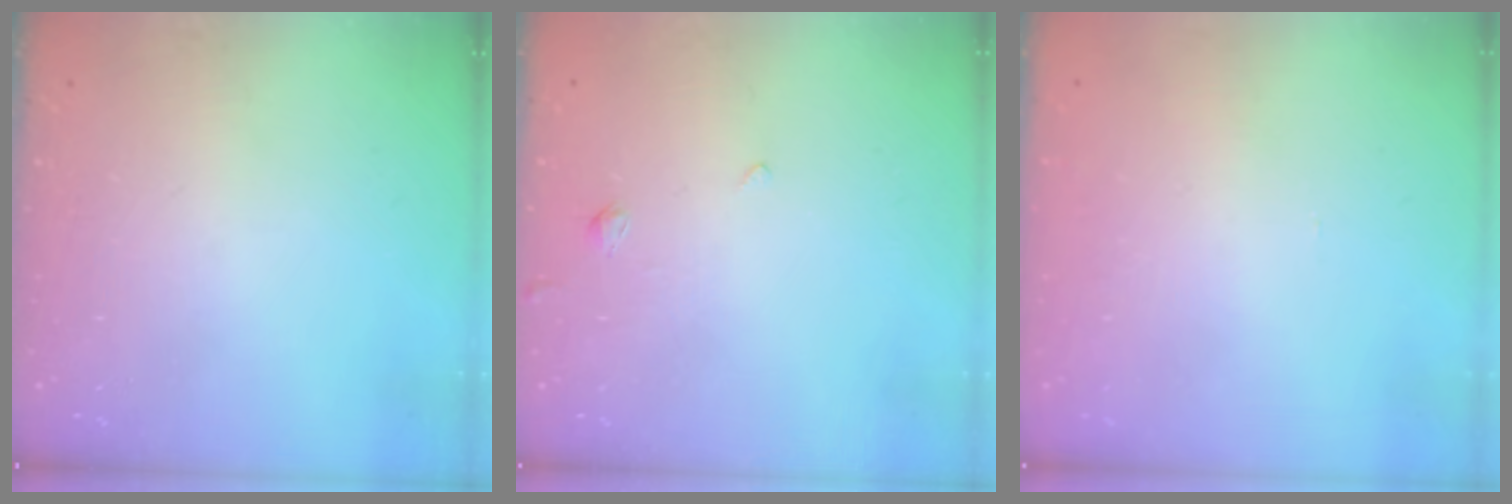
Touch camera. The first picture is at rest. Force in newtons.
{"total": 0.8, "press": 0.7, "slide": 0.4}
{"total": 0.5, "press": 0.5, "slide": 0.2}